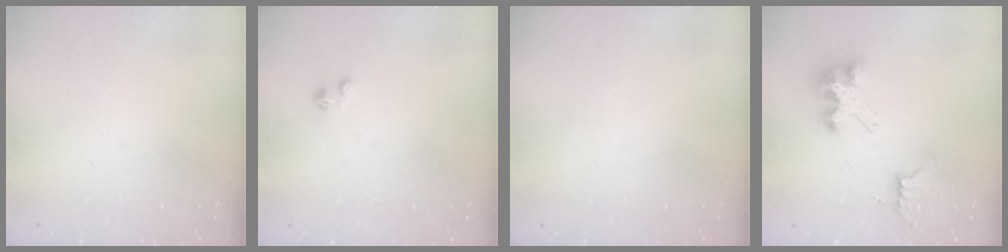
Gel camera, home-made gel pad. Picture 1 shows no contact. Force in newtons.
{"total": 0.0}
{"total": 0.0}
{"total": 7.5, "press": 7.5, "slide": 0.6}